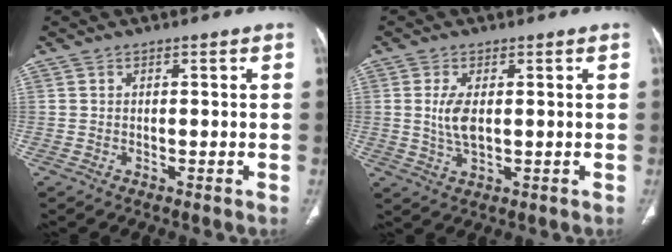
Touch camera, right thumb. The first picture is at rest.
{"total": 4.9, "force": [0.5, 2.1, 4.4], "torque": [-0.097, -0.008, 0.015]}